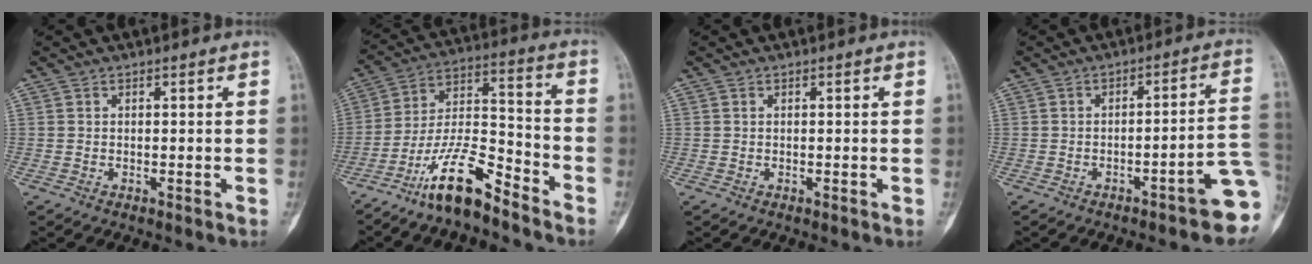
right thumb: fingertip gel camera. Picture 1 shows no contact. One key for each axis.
{"total": 13.5, "fx": -10.0, "fy": 3.5, "fz": 8.4, "tx": -0.157, "ty": 0.080, "tz": -0.190}
{"total": 0.0}
{"total": 9.6, "fx": -4.0, "fy": 1.5, "fz": 8.6, "tx": -0.093, "ty": 0.032, "tz": -0.052}